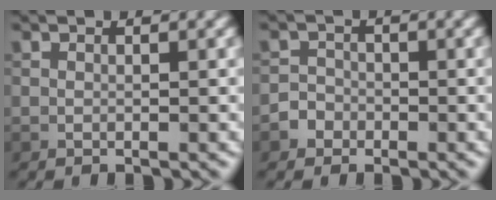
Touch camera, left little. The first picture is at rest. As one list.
[{"total": 2.3, "force": [-1.4, 1.8, 0.2], "torque": [0.013, 0.001, -0.032]}]